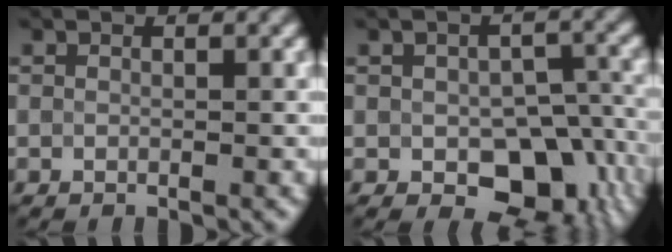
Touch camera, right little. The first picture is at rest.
{"total": 7.1, "force": [-2.7, 4.2, 5.1], "torque": [-0.078, -0.020, -0.017]}